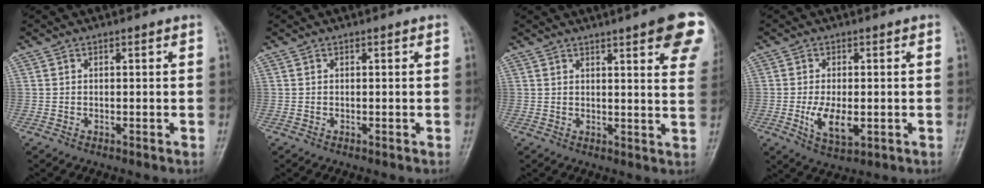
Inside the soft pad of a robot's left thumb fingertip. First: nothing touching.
{"total": 0.0}
{"total": 15.6, "force": [8.6, 3.3, 12.7], "torque": [-0.139, -0.023, 0.093]}
{"total": 6.7, "force": [-1.3, 3.2, 5.7], "torque": [-0.103, -0.007, -0.015]}